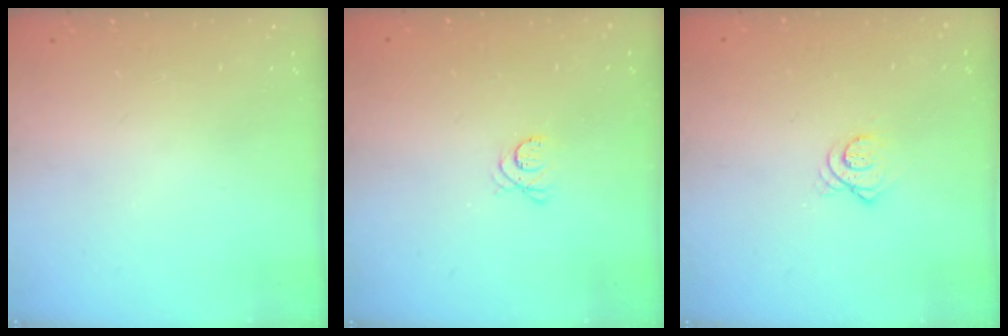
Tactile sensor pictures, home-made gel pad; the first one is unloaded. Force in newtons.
{"total": 3.9, "press": 3.8, "slide": 0.6}
{"total": 3.6, "press": 3.6, "slide": 0.2}